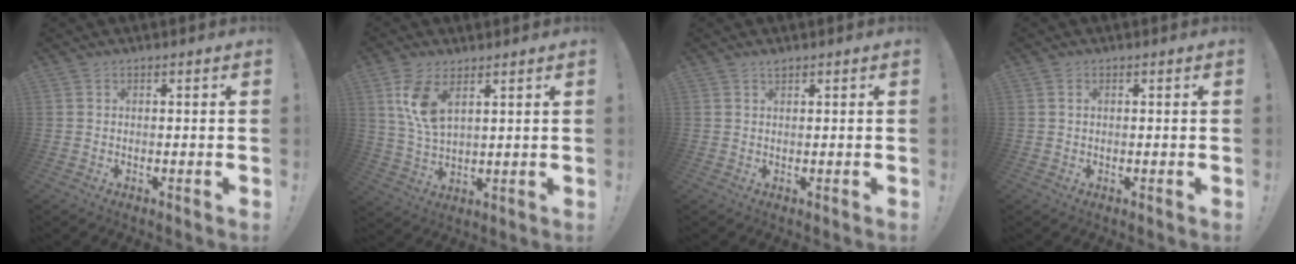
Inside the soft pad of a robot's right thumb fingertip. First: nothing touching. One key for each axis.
{"total": 9.3, "fx": 4.8, "fy": 4.3, "fz": 6.7, "tx": -0.133, "ty": -0.020, "tz": 0.086}
{"total": 1.0, "fx": 0.9, "fy": 0.1, "fz": 0.4, "tx": -0.003, "ty": -0.003, "tz": 0.016}
{"total": 1.3, "fx": -0.3, "fy": 1.0, "fz": 0.7, "tx": -0.010, "ty": 0.005, "tz": -0.008}